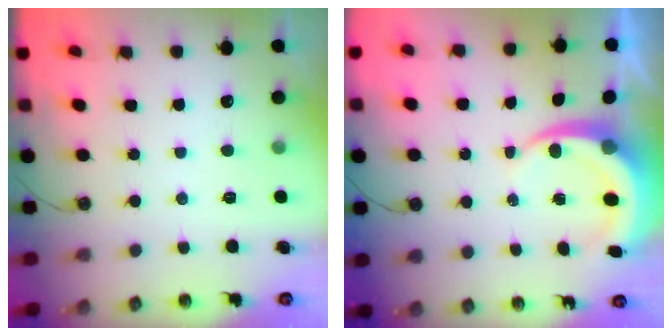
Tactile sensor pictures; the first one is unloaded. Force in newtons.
{"total": 6.7, "press": 6.6, "slide": 0.8}